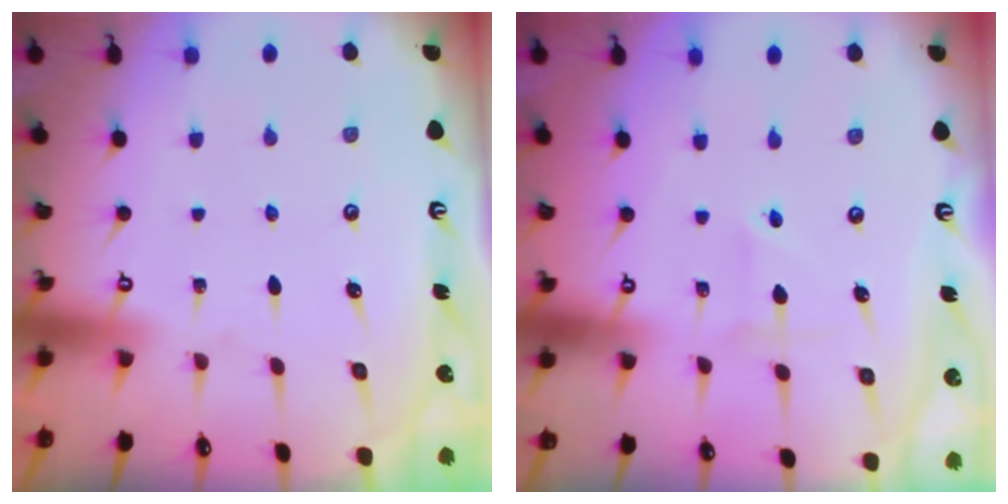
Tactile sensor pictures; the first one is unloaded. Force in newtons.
{"total": 1.5, "press": 1.5, "slide": 0.2}